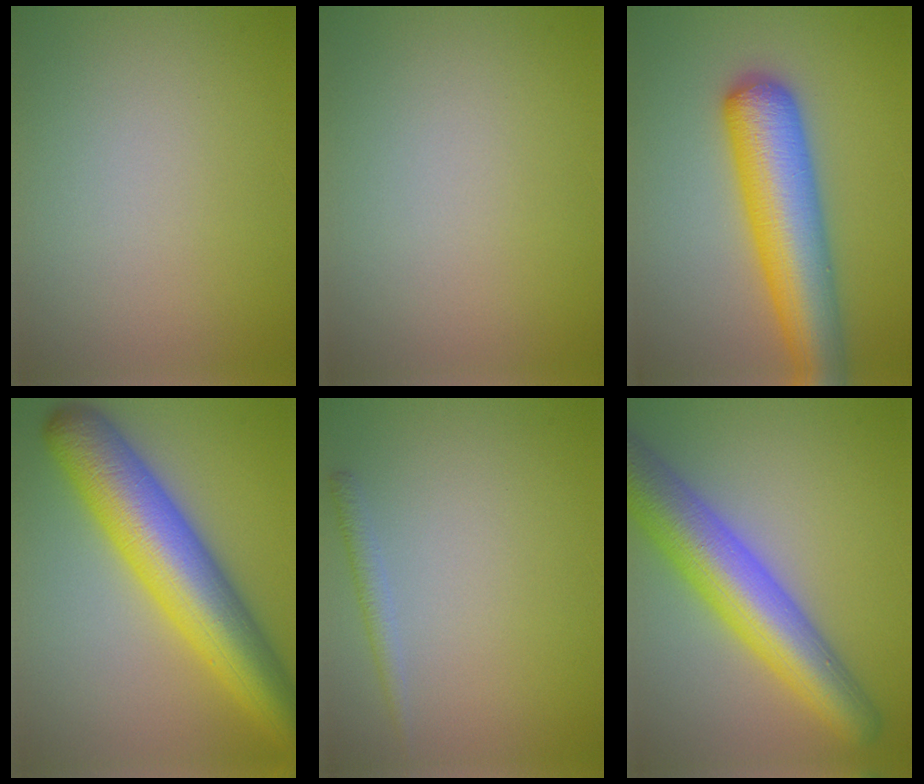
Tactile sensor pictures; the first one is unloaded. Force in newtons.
{"total": 0.0}
{"total": 8.7, "press": 8.7, "slide": 0.3}
{"total": 10.9, "press": 10.9, "slide": 0.1}
{"total": 1.4, "press": 1.4, "slide": 0.1}
{"total": 9.1, "press": 9.1, "slide": 0.2}